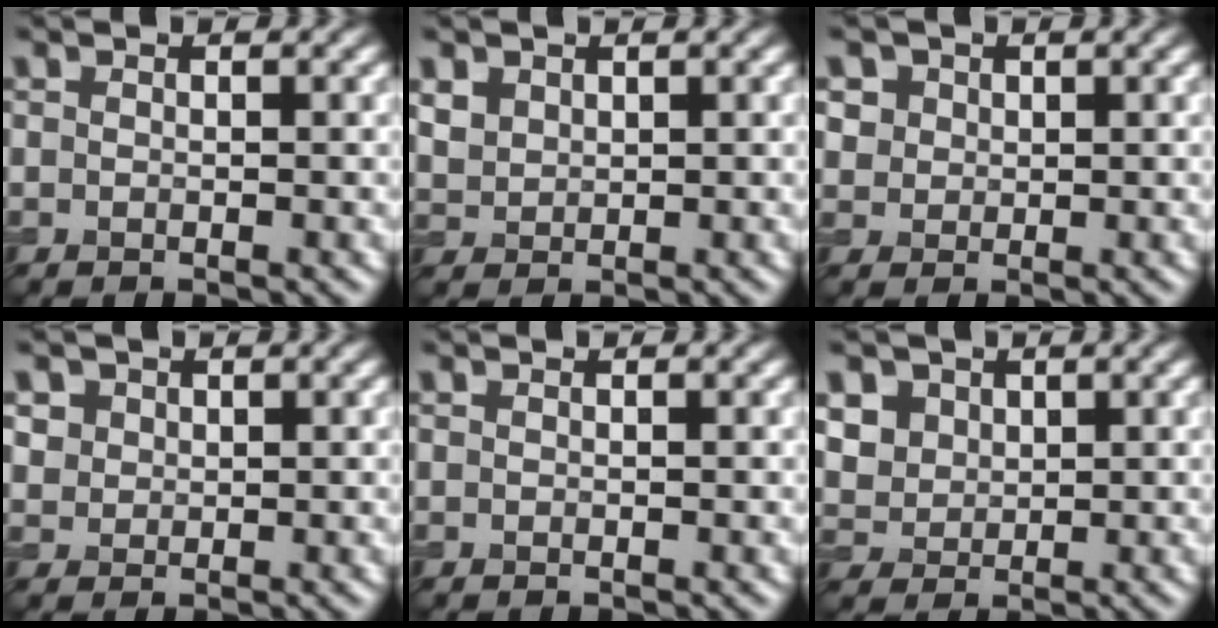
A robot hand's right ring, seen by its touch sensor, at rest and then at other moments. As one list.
[{"total": 1.9, "force": [1.0, 1.4, 0.7], "torque": [-0.019, -0.004, 0.022]}, {"total": 3.1, "force": [1.5, 2.4, 1.1], "torque": [-0.034, 0.003, 0.033]}, {"total": 2.4, "force": [1.2, 1.9, 0.8], "torque": [-0.029, -0.001, 0.033]}, {"total": 0.0}, {"total": 6.0, "force": [2.7, 4.7, 2.5], "torque": [-0.075, 0.012, 0.049]}]